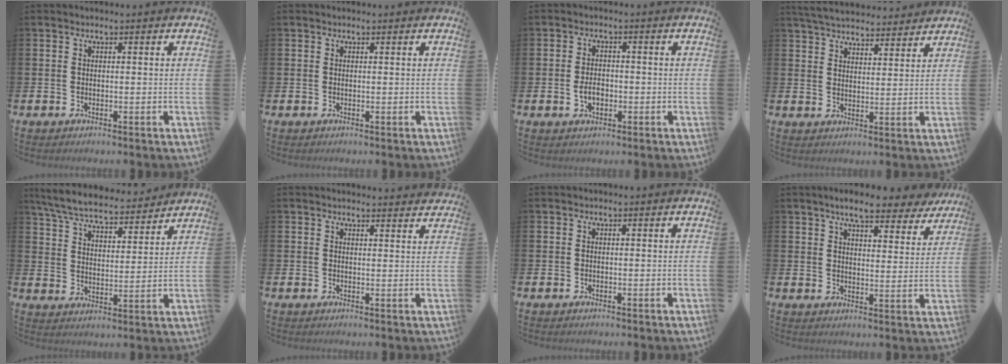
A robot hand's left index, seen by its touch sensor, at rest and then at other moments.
{"total": 0.0}
{"total": 2.8, "force": [-0.6, 1.8, 2.0], "torque": [-0.025, -0.002, -0.015]}
{"total": 5.5, "force": [5.3, 1.1, 0.8], "torque": [-0.041, -0.025, 0.096]}
{"total": 7.1, "force": [6.7, 1.3, 2.1], "torque": [-0.068, -0.040, 0.116]}
{"total": 2.0, "force": [1.9, 0.1, -0.1], "torque": [0.013, -0.014, 0.032]}
{"total": 0.0}
{"total": 7.5, "force": [6.8, 1.6, 2.8], "torque": [-0.052, -0.033, 0.116]}